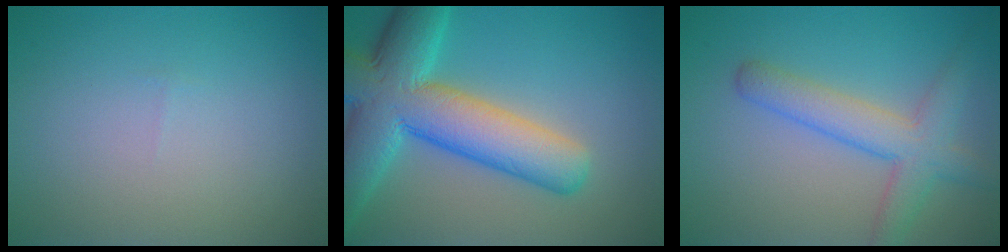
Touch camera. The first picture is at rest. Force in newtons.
{"total": 10.9, "press": 10.9, "slide": 0.5}
{"total": 4.6, "press": 4.6, "slide": 0.3}